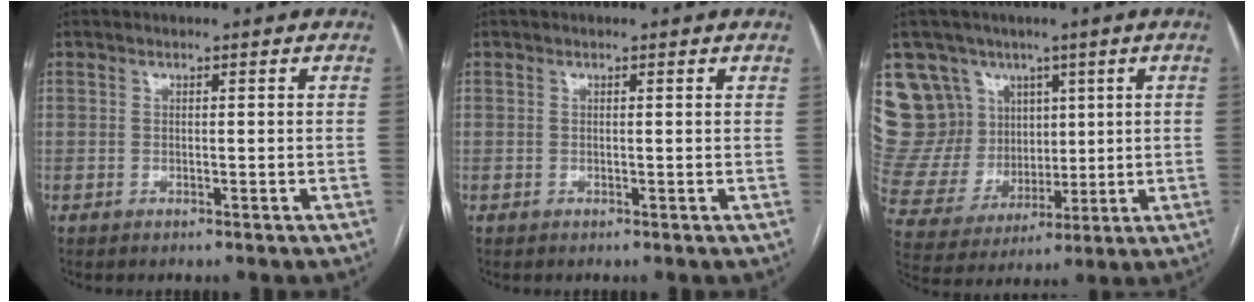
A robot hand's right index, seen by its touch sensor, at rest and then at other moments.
{"total": 0.0}
{"total": 17.6, "force": [9.0, 14.4, 4.4], "torque": [-0.121, 0.068, 0.196]}